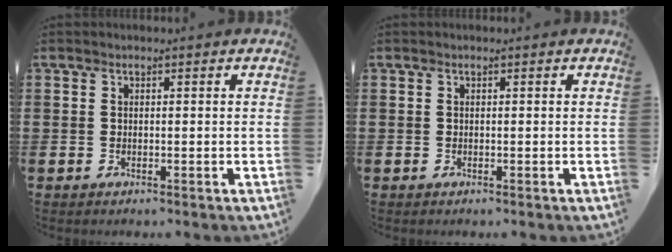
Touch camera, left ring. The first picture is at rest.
{"total": 0.0}